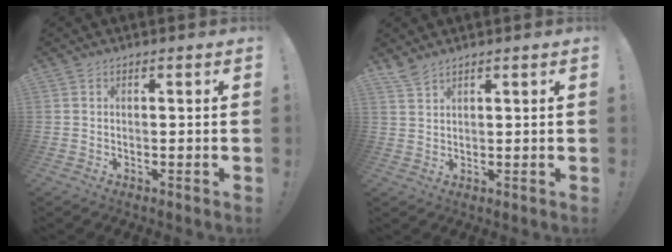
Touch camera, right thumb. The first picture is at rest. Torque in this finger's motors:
{"motor_torque": [-0.08, -0.07, 0.23, 0.09, 0.01]}